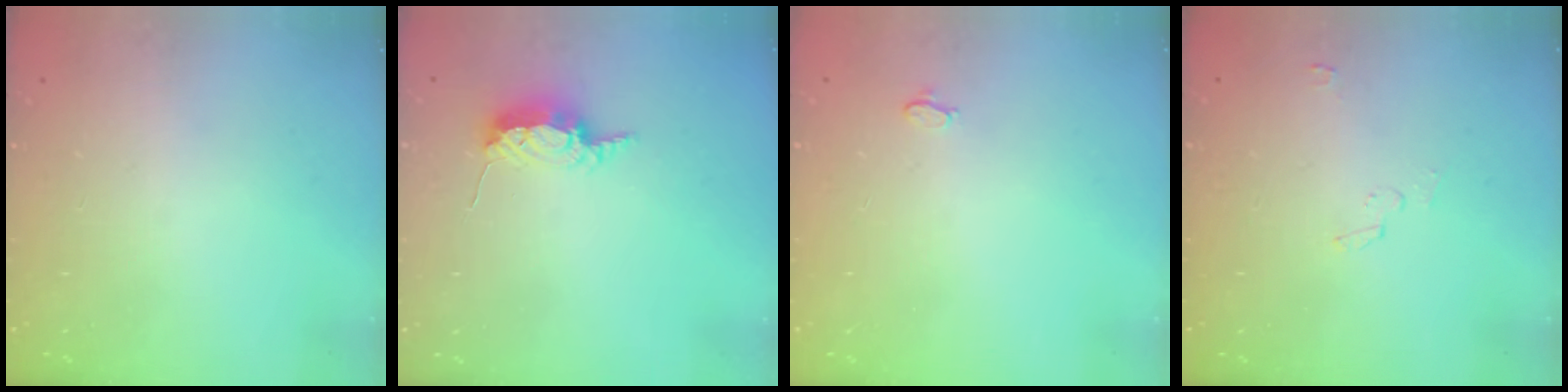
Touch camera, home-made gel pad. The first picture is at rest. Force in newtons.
{"total": 6.4, "press": 6.4, "slide": 0.4}
{"total": 2.6, "press": 2.6, "slide": 0.3}
{"total": 2.5, "press": 2.5, "slide": 0.3}